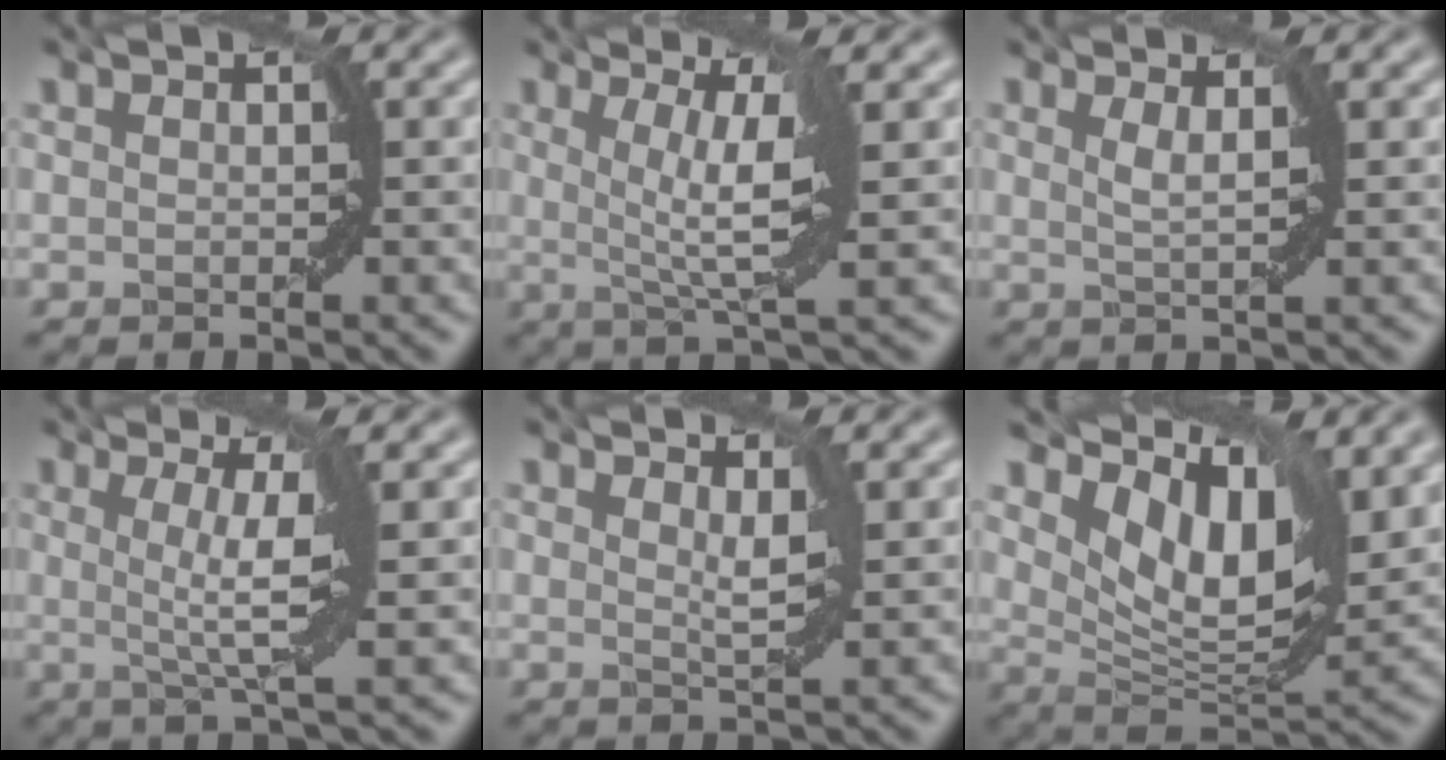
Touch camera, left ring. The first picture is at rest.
{"total": 5.2, "force": [0.3, 0.7, 5.1], "torque": [-0.092, 0.001, 0.012]}
{"total": 1.0, "force": [0.3, 0.1, 1.0], "torque": [-0.019, 0.001, 0.012]}
{"total": 4.6, "force": [0.1, 0.4, 4.5], "torque": [-0.084, 0.003, 0.008]}
{"total": 1.2, "force": [0.6, 0.1, 1.1], "torque": [-0.018, -0.003, 0.015]}
{"total": 9.4, "force": [4.5, 4.1, 7.2], "torque": [-0.130, 0.005, 0.094]}